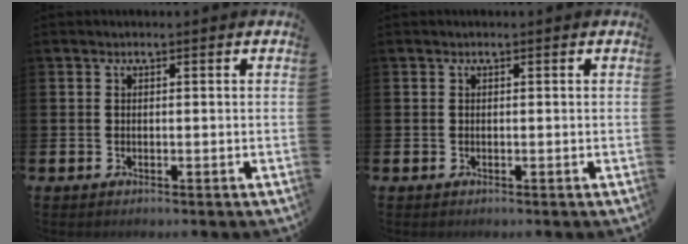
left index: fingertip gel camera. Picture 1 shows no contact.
{"total": 0.0}